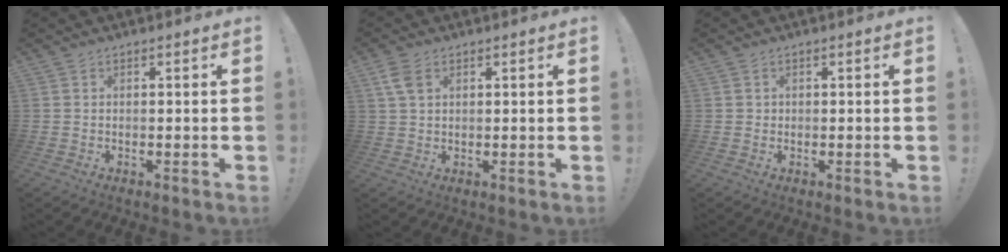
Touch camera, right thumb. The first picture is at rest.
{"total": 4.8, "force": [2.2, 2.8, 3.2], "torque": [-0.059, 0.000, 0.042]}
{"total": 0.9, "force": [0.0, 0.9, 0.1], "torque": [-0.005, 0.005, 0.001]}